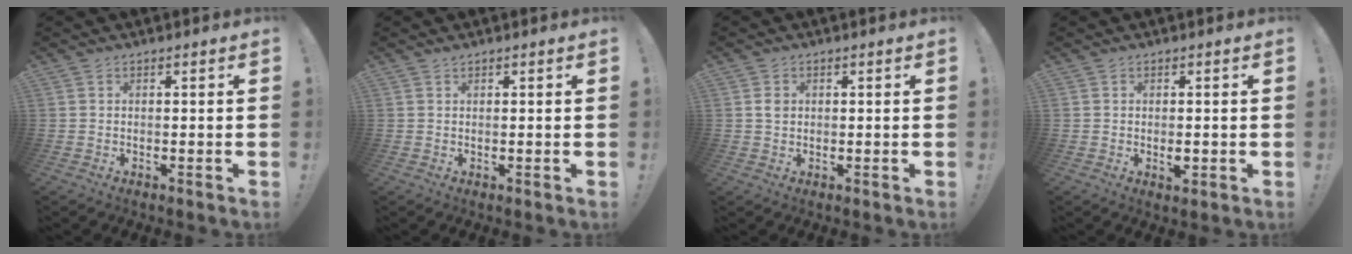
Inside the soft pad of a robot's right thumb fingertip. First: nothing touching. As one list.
[{"total": 0.6, "force": [0.5, 0.0, 0.3], "torque": [0.000, -0.002, 0.009]}, {"total": 2.2, "force": [0.2, 2.1, 0.5], "torque": [0.012, -0.007, 0.000]}, {"total": 2.1, "force": [-0.5, 1.2, 1.7], "torque": [-0.026, 0.003, -0.006]}]